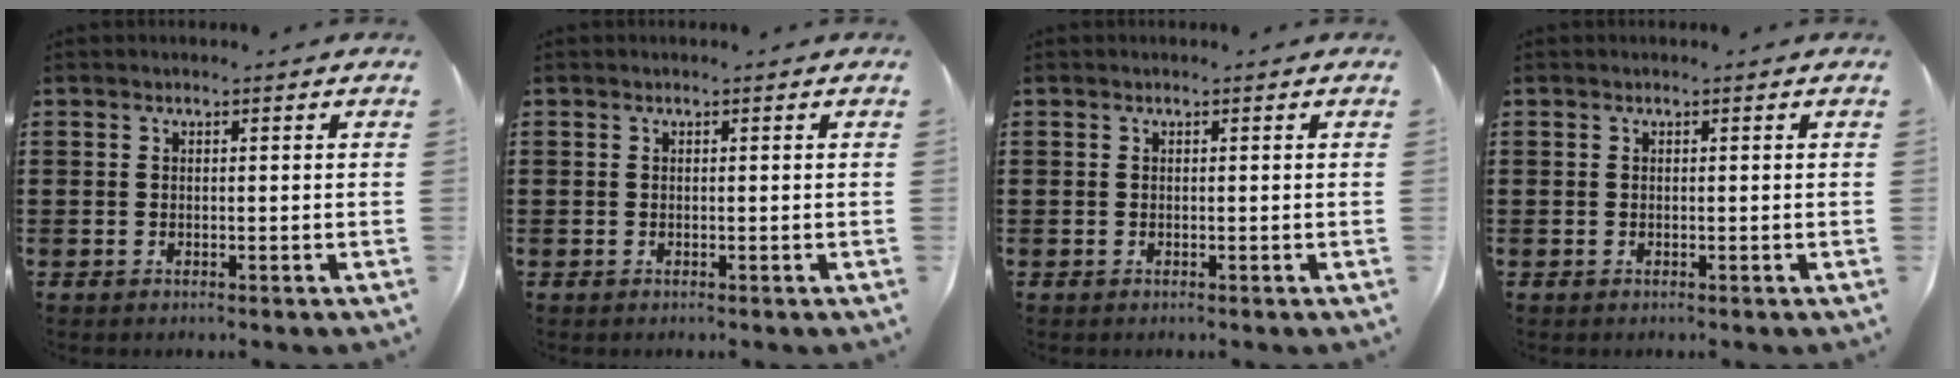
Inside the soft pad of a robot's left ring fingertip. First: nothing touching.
{"total": 0.0}
{"total": 0.0}
{"total": 0.0}